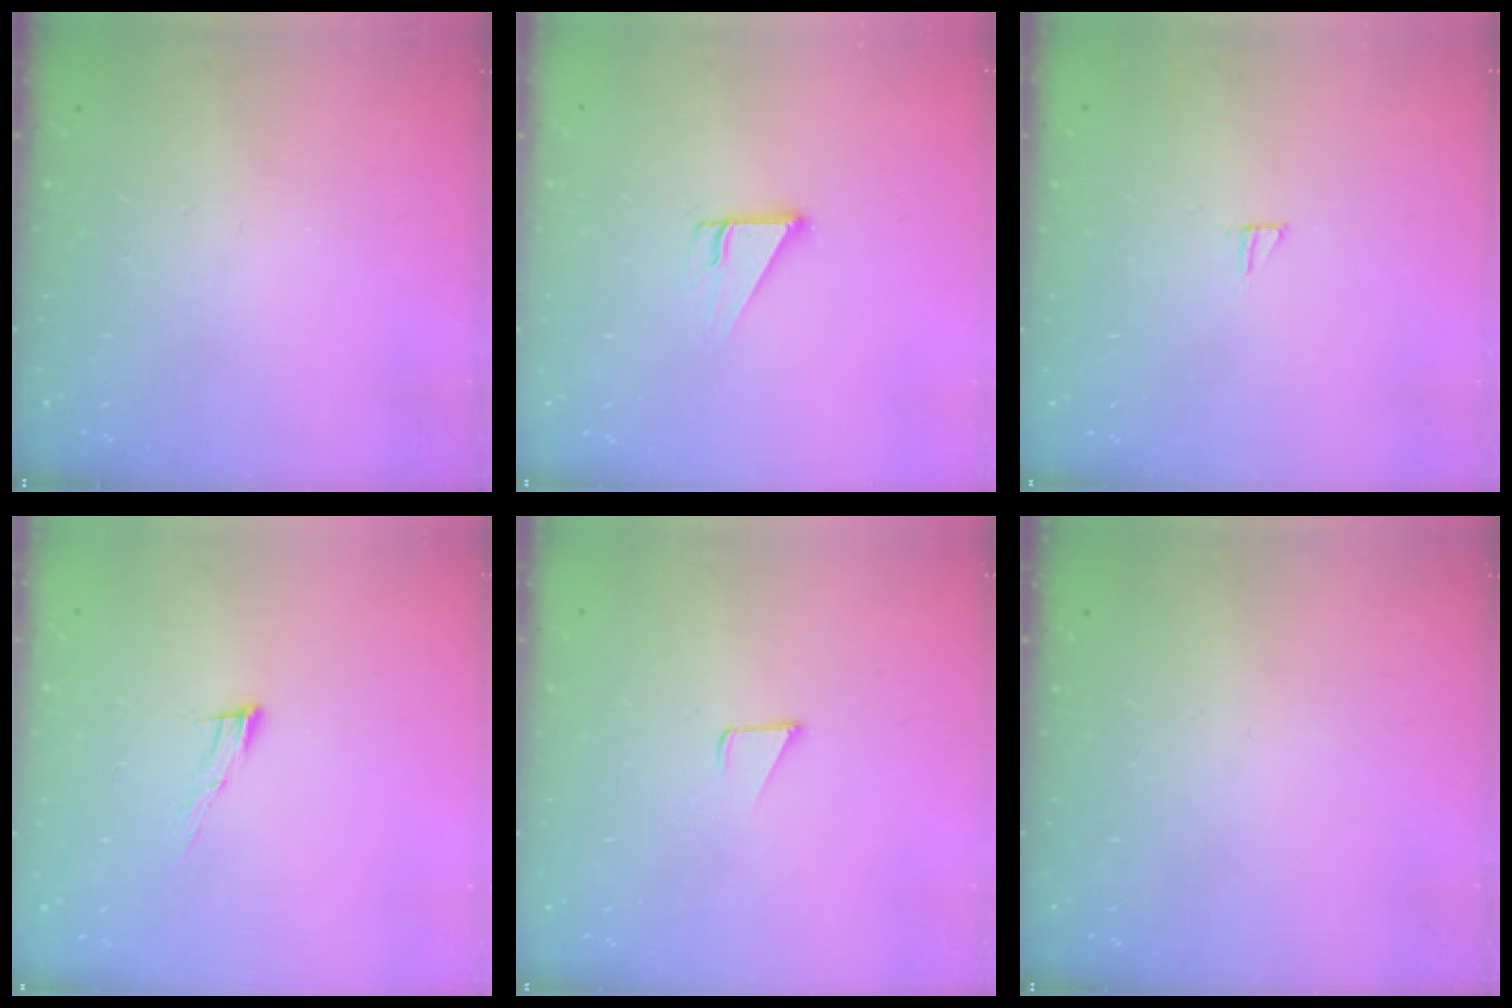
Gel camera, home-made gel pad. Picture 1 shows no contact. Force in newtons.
{"total": 3.1, "press": 3.1, "slide": 0.1}
{"total": 5.4, "press": 5.4, "slide": 0.5}
{"total": 8.5, "press": 8.4, "slide": 1.5}
{"total": 1.7, "press": 1.7, "slide": 0.1}
{"total": 0.0}